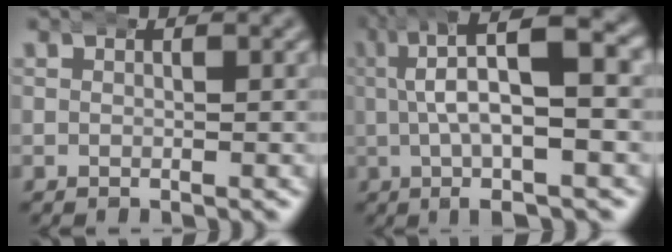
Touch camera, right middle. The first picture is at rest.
{"total": 9.7, "force": [1.3, 3.5, 9.0], "torque": [-0.128, 0.017, 0.015]}